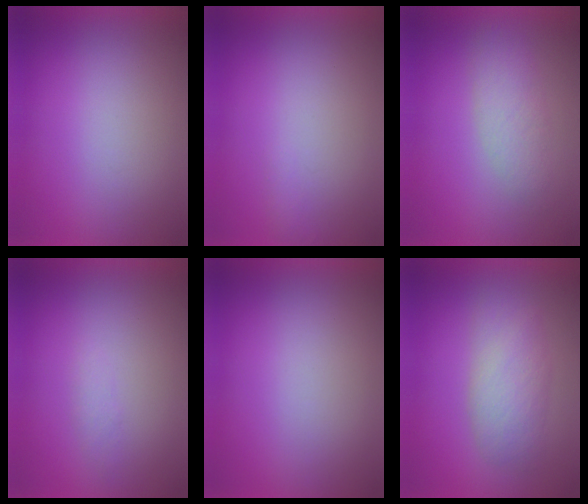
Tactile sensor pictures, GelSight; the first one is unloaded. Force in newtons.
{"total": 1.1}
{"total": 2.9}
{"total": 1.2}
{"total": 0.0}
{"total": 4.0}